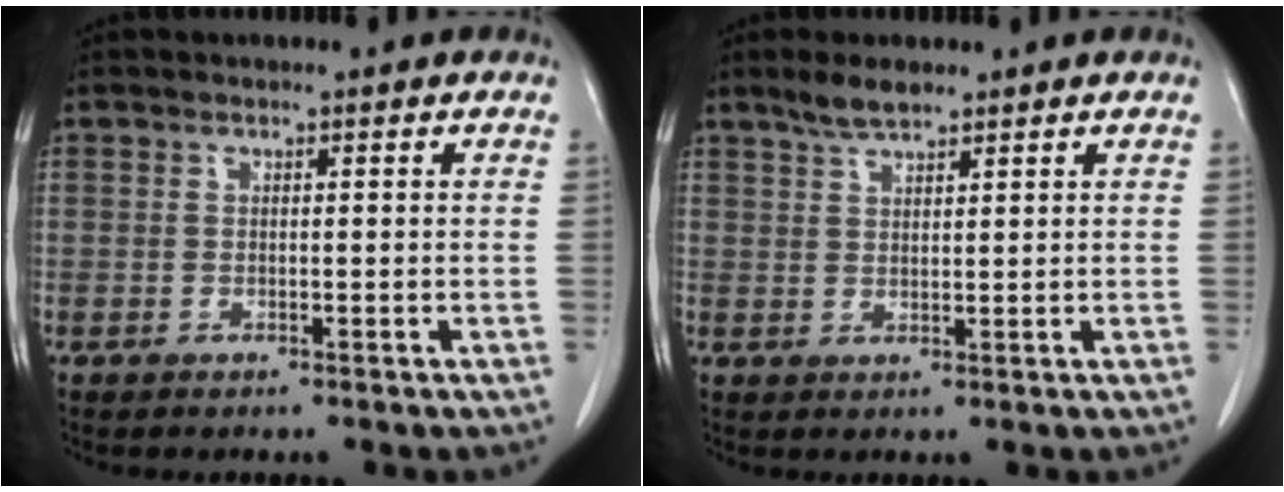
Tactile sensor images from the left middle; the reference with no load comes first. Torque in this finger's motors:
{"motor_torque": [0.61, -0.54, -0.01, 0.00]}